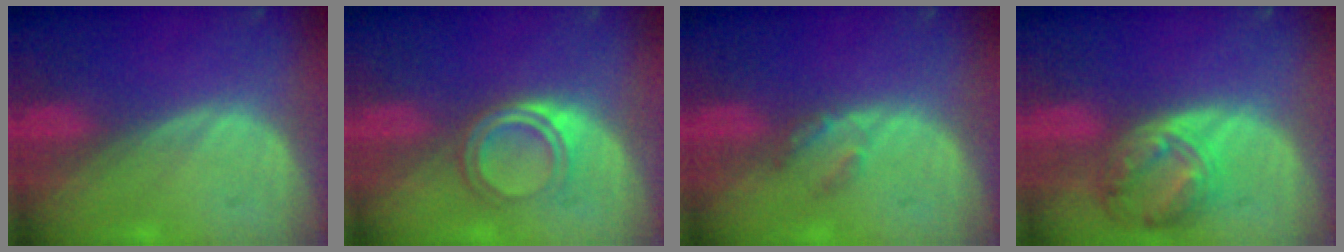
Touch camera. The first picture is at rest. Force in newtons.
{"total": 4.2, "press": 4.1, "slide": 1.0}
{"total": 2.2, "press": 2.1, "slide": 0.4}
{"total": 8.1, "press": 7.1, "slide": 4.0}